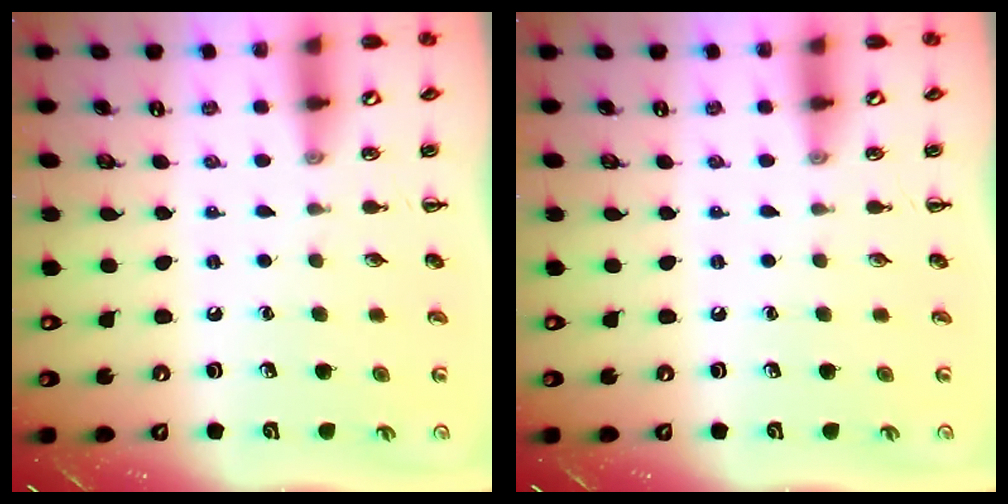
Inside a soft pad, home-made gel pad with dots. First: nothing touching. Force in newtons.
{"total": 0.0}